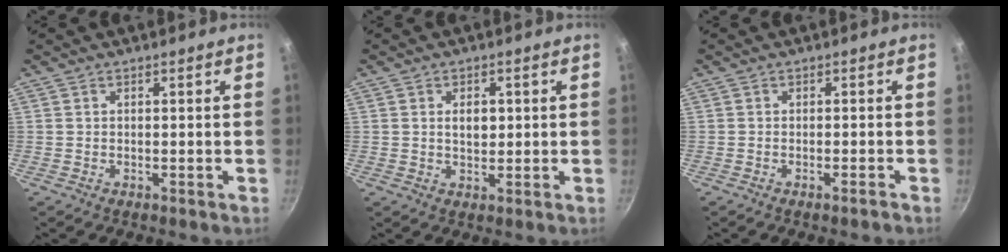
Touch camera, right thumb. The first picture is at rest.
{"total": 3.7, "force": [0.6, 2.4, 2.7], "torque": [-0.029, -0.002, 0.010]}
{"total": 1.3, "force": [-1.0, -0.1, 0.8], "torque": [-0.020, 0.007, -0.015]}